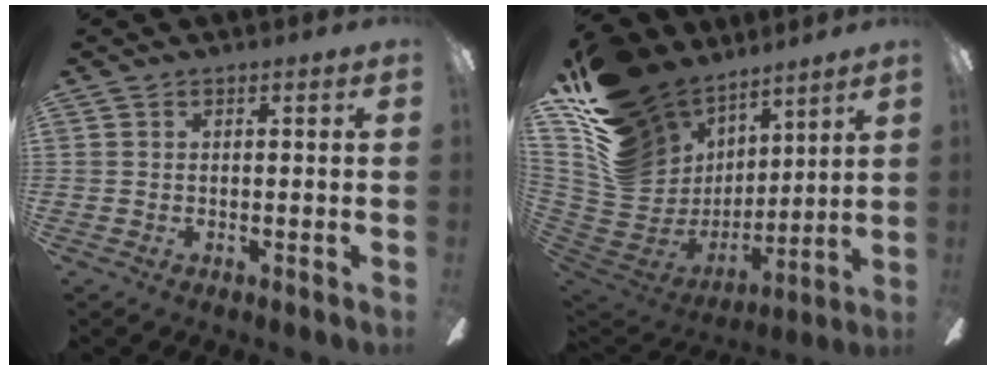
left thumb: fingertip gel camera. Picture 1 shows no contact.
{"total": 21.4, "force": [12.7, 15.1, 8.4], "torque": [-0.170, -0.095, 0.267]}